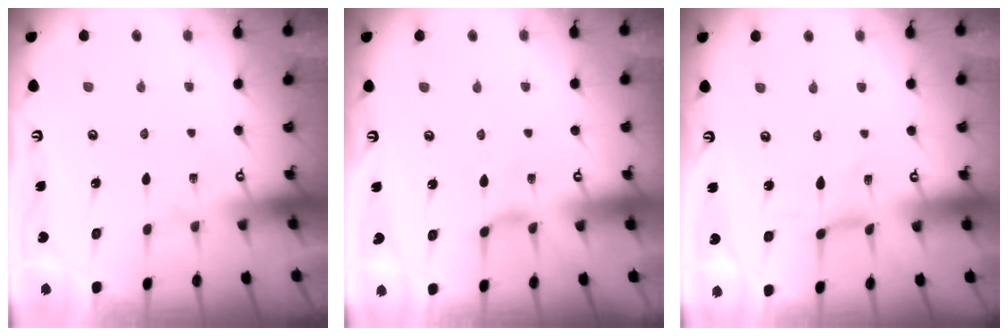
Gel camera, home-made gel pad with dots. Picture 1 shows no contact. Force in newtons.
{"total": 2.7, "press": 2.6, "slide": 0.6}
{"total": 0.0}